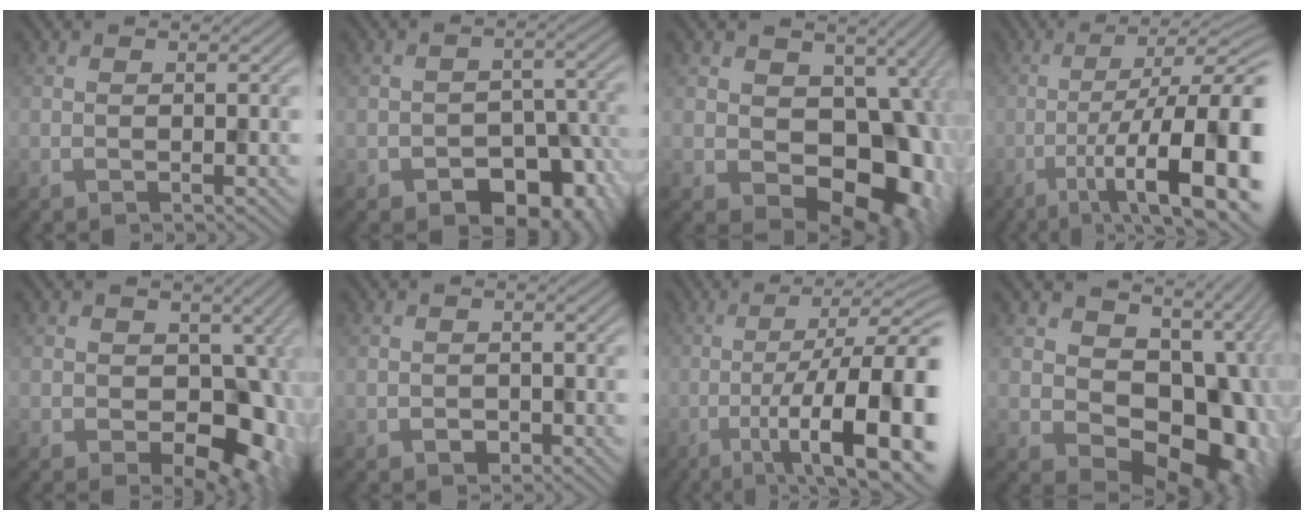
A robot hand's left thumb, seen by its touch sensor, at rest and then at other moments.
{"total": 9.2, "force": [-5.2, 5.5, 5.2], "torque": [-0.071, -0.014, -0.076]}
{"total": 15.2, "force": [-2.0, 11.3, 10.0], "torque": [-0.129, -0.038, -0.002]}
{"total": 15.9, "force": [-6.0, 4.4, 14.1], "torque": [-0.218, -0.009, -0.087]}
{"total": 9.7, "force": [-2.1, 6.6, 6.8], "torque": [-0.087, -0.023, -0.028]}
{"total": 1.1, "force": [-0.7, 0.8, 0.0], "torque": [0.003, -0.002, -0.011]}
{"total": 16.1, "force": [-5.6, 4.7, 14.3], "torque": [-0.225, -0.008, -0.080]}
{"total": 16.6, "force": [-1.2, 12.0, 11.4], "torque": [-0.112, -0.021, 0.013]}